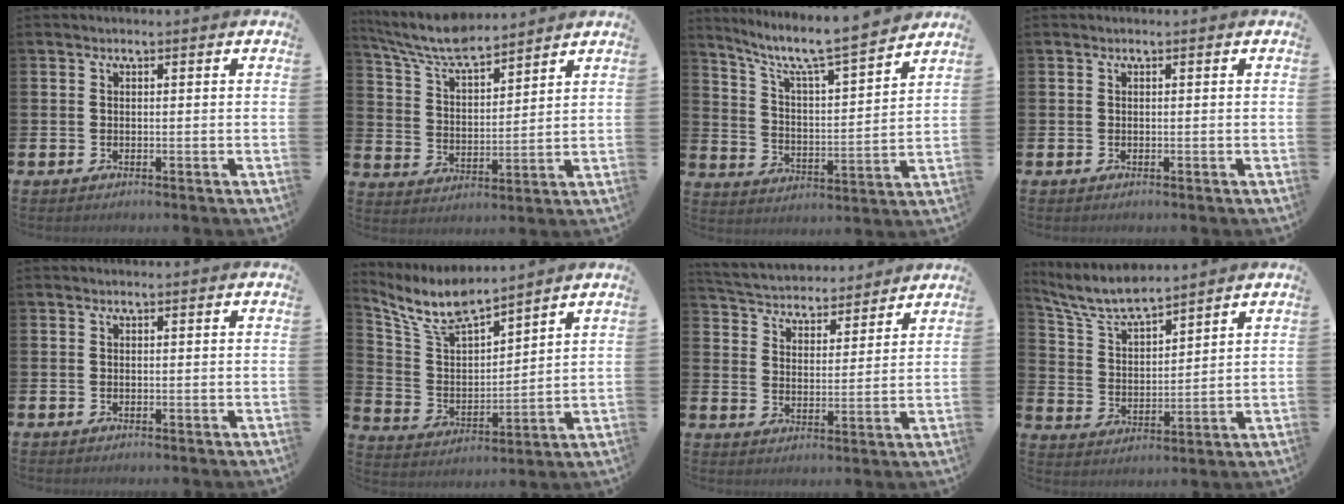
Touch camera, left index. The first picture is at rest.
{"total": 7.6, "force": [7.1, 1.2, 2.5], "torque": [-0.080, -0.034, 0.127]}
{"total": 8.2, "force": [7.4, 0.6, 3.6], "torque": [-0.095, -0.060, 0.120]}
{"total": 0.0}
{"total": 0.0}
{"total": 8.2, "force": [7.6, 1.5, 2.6], "torque": [-0.090, -0.043, 0.137]}
{"total": 4.7, "force": [4.5, 1.2, -0.1], "torque": [-0.026, -0.036, 0.076]}
{"total": 7.2, "force": [6.7, 1.1, 2.4], "torque": [-0.078, -0.030, 0.120]}